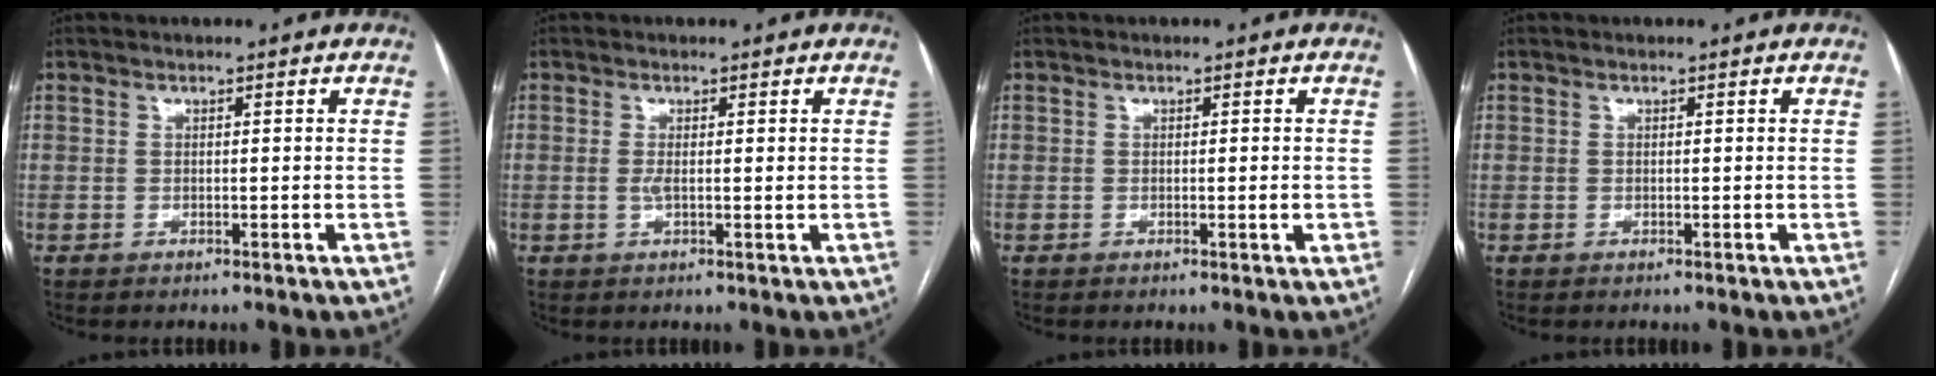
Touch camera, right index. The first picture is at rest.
{"total": 1.7, "force": [0.1, 0.2, 1.7], "torque": [-0.037, -0.002, 0.001]}
{"total": 1.1, "force": [-0.2, 0.1, 1.1], "torque": [-0.017, -0.001, 0.001]}
{"total": 0.0}